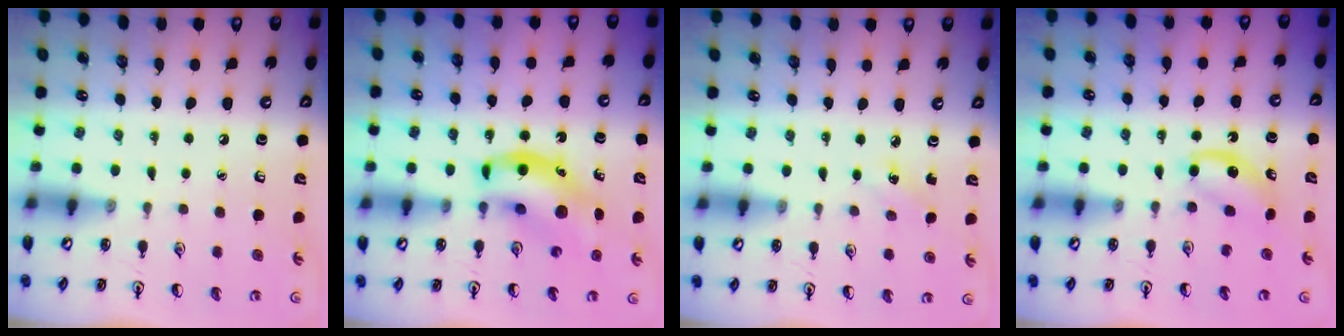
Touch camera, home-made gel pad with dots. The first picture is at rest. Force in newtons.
{"total": 10.2, "press": 9.8, "slide": 2.7}
{"total": 1.9, "press": 1.8, "slide": 0.7}
{"total": 3.9, "press": 3.8, "slide": 1.1}